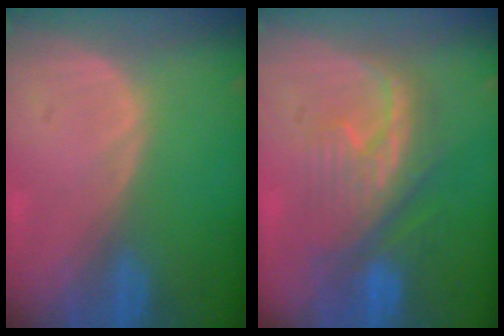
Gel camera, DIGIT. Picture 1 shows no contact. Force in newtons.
{"total": 7.9, "press": 7.8, "slide": 1.2}